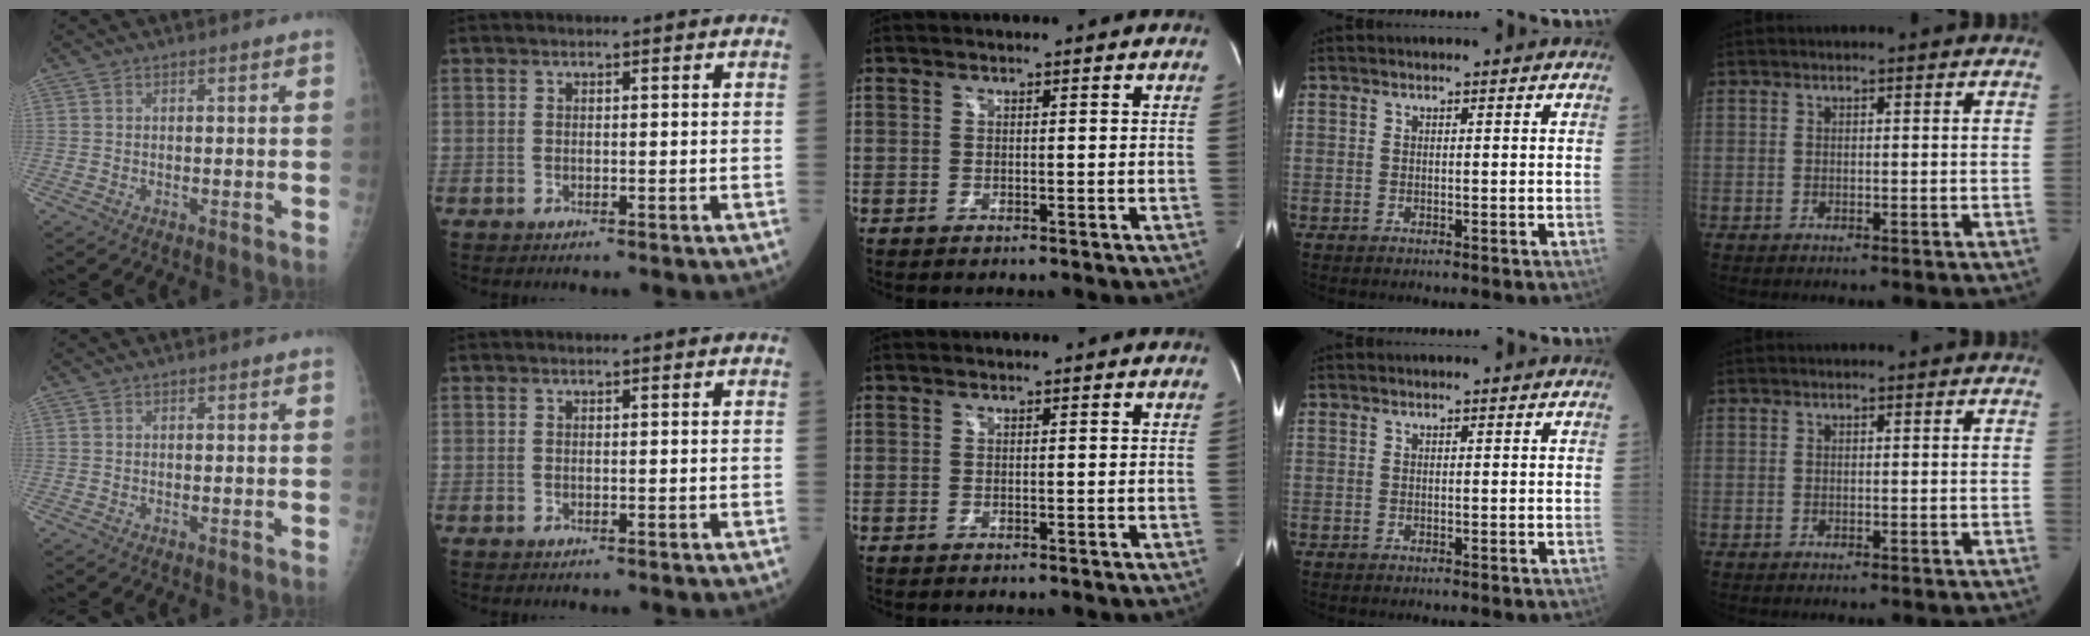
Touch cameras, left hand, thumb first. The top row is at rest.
{}